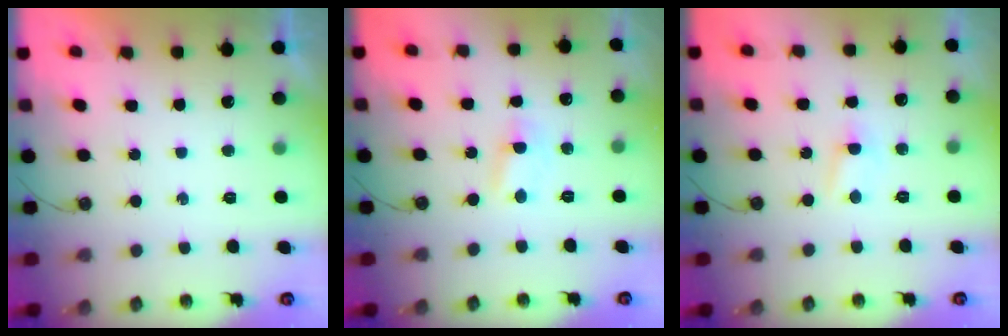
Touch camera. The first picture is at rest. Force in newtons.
{"total": 2.7, "press": 2.7, "slide": 0.2}
{"total": 2.9, "press": 2.8, "slide": 0.4}